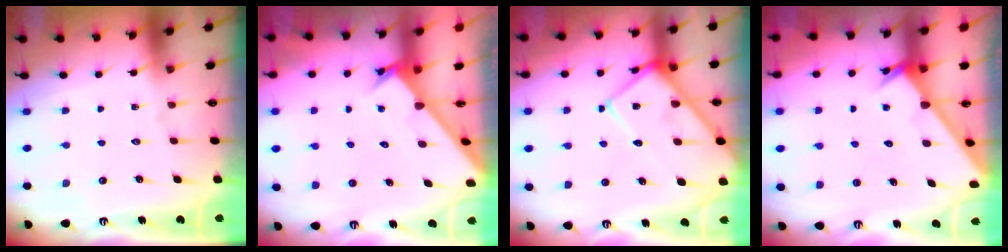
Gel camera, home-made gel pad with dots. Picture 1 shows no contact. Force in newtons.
{"total": 2.4, "press": 2.4, "slide": 0.1}
{"total": 12.8, "press": 12.7, "slide": 1.1}
{"total": 3.8, "press": 3.8, "slide": 0.4}